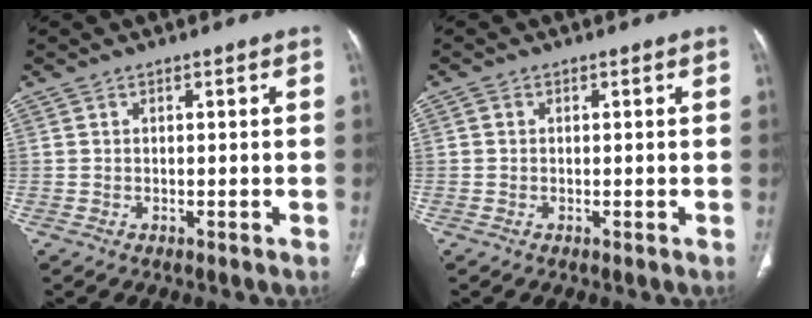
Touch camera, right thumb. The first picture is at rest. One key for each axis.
{"total": 0.6, "fx": 0.0, "fy": 0.5, "fz": 0.3, "tx": -0.003, "ty": 0.001, "tz": -0.003}